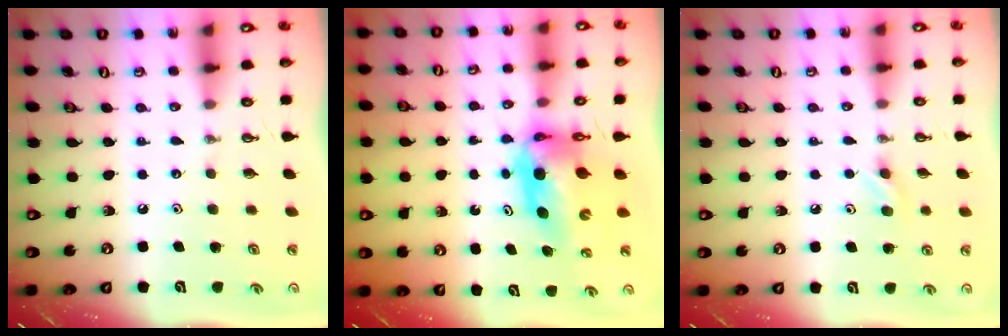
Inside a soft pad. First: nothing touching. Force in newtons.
{"total": 8.3, "press": 8.2, "slide": 0.9}
{"total": 4.4, "press": 4.2, "slide": 1.3}